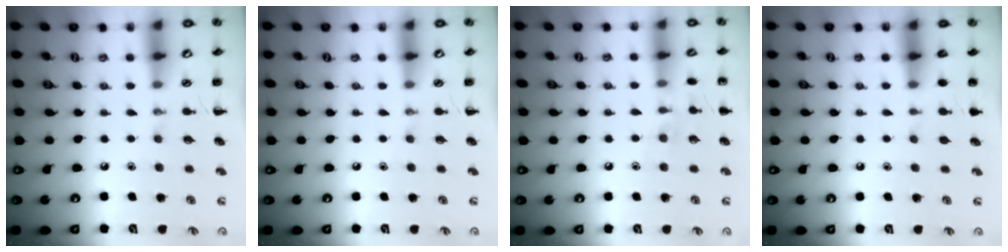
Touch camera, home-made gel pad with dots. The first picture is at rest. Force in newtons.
{"total": 0.0}
{"total": 7.1, "press": 6.8, "slide": 1.9}
{"total": 1.1, "press": 1.1, "slide": 0.2}